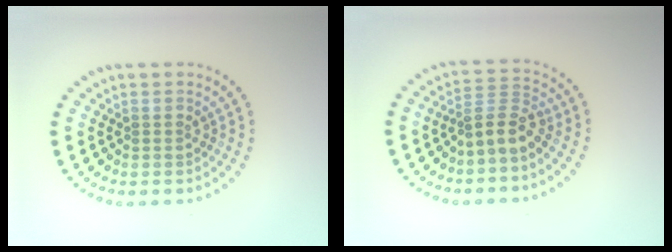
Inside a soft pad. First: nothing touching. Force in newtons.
{"total": 2.8, "press": 2.2, "slide": 1.7}